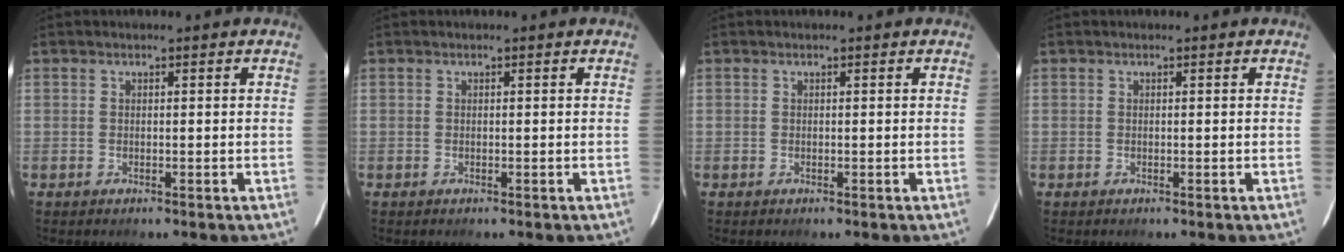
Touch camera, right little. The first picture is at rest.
{"total": 0.0}
{"total": 0.0}
{"total": 0.0}